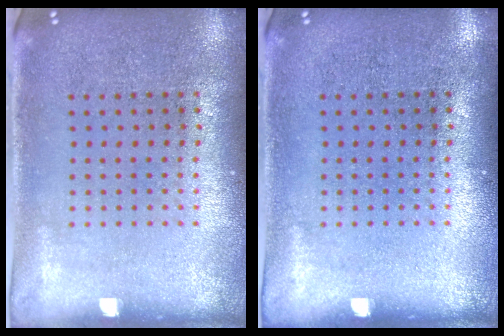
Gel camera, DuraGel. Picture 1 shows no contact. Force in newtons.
{"total": 0.0}